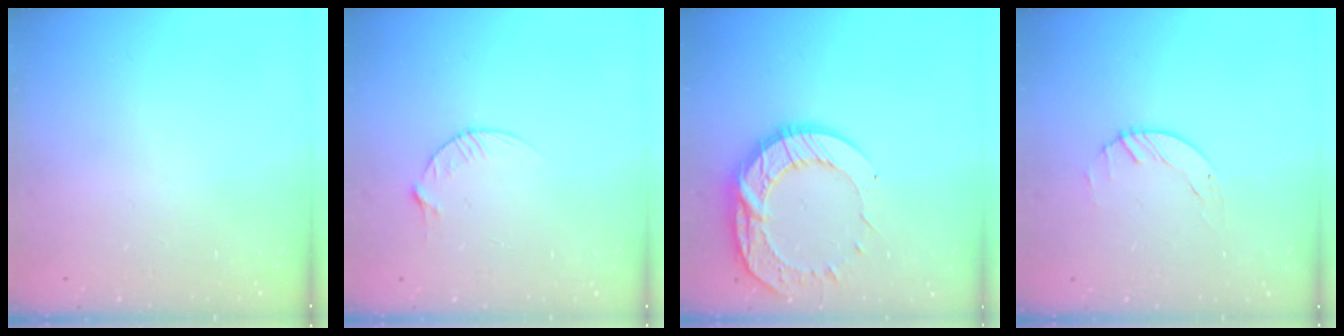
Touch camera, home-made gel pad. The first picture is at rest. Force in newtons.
{"total": 4.5, "press": 4.5, "slide": 0.5}
{"total": 15.6, "press": 15.6, "slide": 1.2}
{"total": 0.8, "press": 0.8, "slide": 0.2}